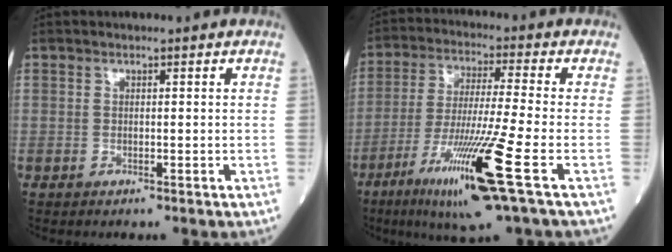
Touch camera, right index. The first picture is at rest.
{"total": 14.6, "force": [-6.5, -1.1, 13.0], "torque": [-0.255, -0.036, -0.119]}